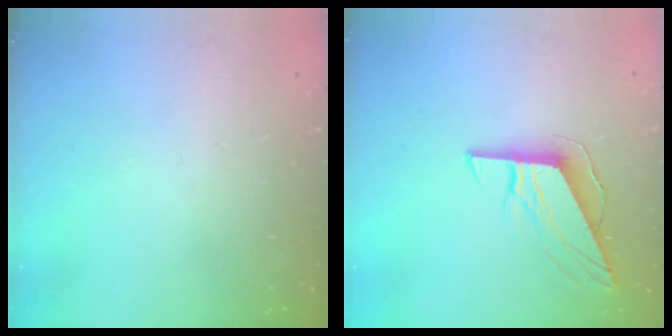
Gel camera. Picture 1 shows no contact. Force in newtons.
{"total": 9.7, "press": 9.4, "slide": 2.3}